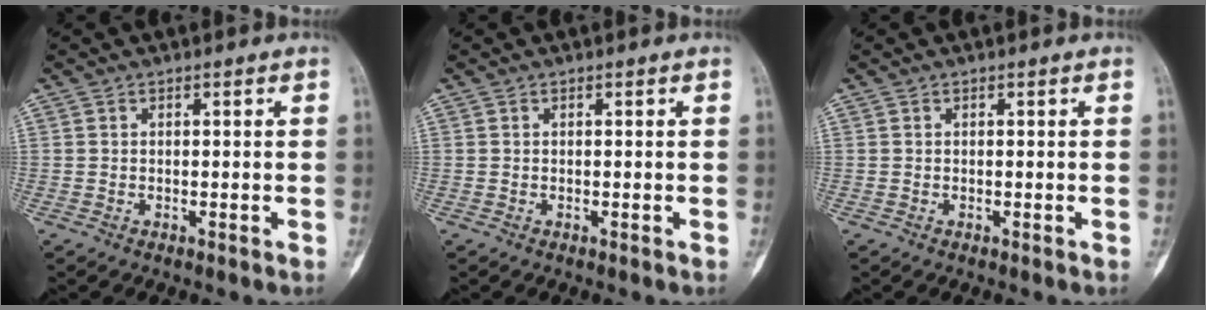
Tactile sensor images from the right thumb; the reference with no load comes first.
{"total": 0.0}
{"total": 0.0}